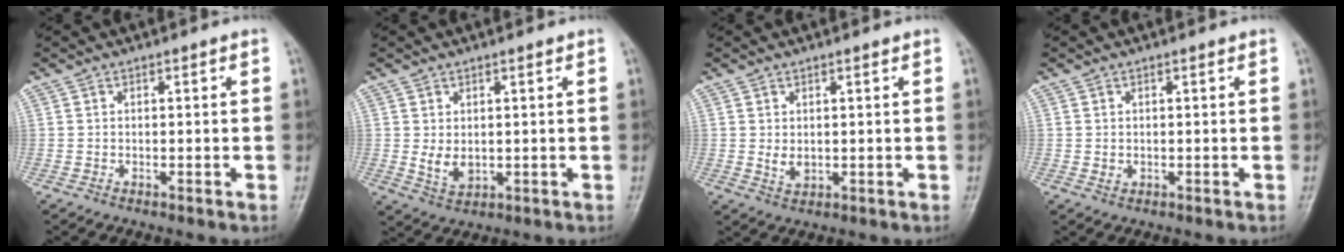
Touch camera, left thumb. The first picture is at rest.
{"total": 4.3, "force": [0.8, 2.7, 3.2], "torque": [-0.047, -0.015, 0.023]}
{"total": 2.9, "force": [0.7, 1.8, 2.2], "torque": [-0.032, -0.010, 0.019]}
{"total": 1.3, "force": [0.3, 0.9, 0.9], "torque": [-0.012, -0.002, 0.010]}